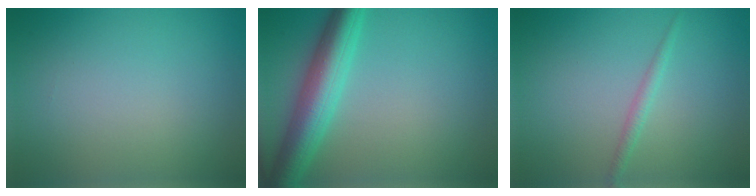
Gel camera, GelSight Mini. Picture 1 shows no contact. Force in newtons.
{"total": 6.2, "press": 6.2, "slide": 0.1}
{"total": 1.2, "press": 1.2, "slide": 0.0}